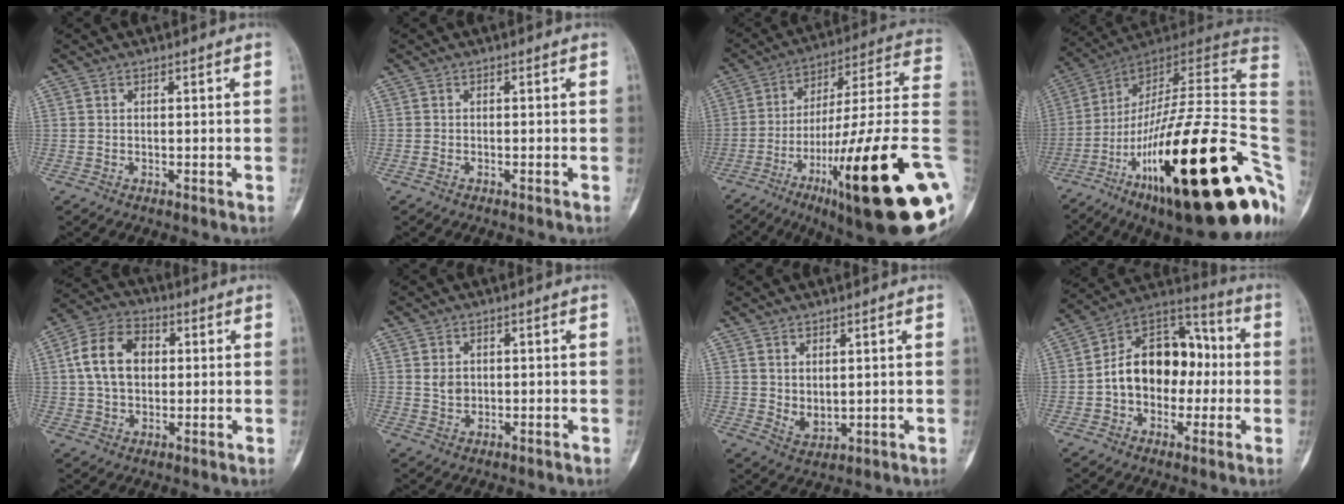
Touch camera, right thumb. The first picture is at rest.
{"total": 0.6, "force": [-0.4, 0.2, 0.4], "torque": [-0.011, 0.002, -0.006]}
{"total": 32.2, "force": [-9.7, 5.2, 30.3], "torque": [-0.391, 0.044, -0.151]}
{"total": 37.8, "force": [-10.7, 9.9, 34.8], "torque": [-0.453, 0.076, -0.170]}
{"total": 11.4, "force": [1.8, 8.0, 7.9], "torque": [-0.125, 0.014, 0.025]}
{"total": 2.4, "force": [0.3, 1.9, 1.4], "torque": [-0.014, 0.000, 0.009]}
{"total": 3.8, "force": [1.1, 2.3, 2.9], "torque": [-0.039, -0.018, 0.032]}
{"total": 17.0, "force": [-0.7, 11.9, 12.1], "torque": [-0.151, 0.048, -0.019]}